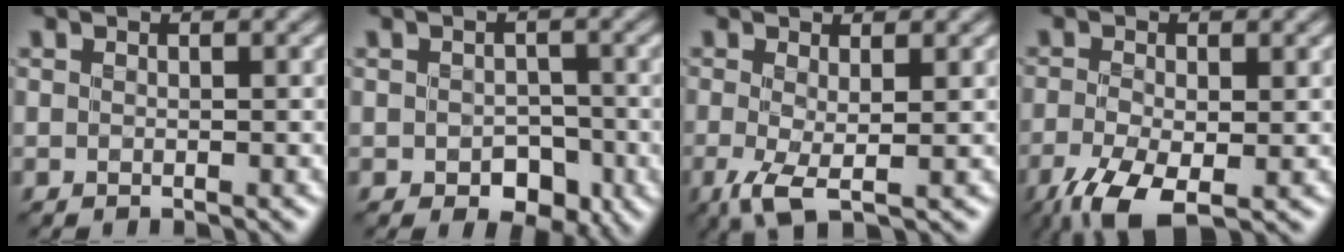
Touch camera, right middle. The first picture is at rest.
{"total": 3.5, "force": [-1.3, 2.3, 2.3], "torque": [-0.033, -0.011, -0.022]}
{"total": 3.0, "force": [-0.6, 0.7, 2.9], "torque": [-0.066, -0.009, -0.013]}
{"total": 5.6, "force": [-2.8, 2.3, 4.3], "torque": [-0.103, -0.015, -0.052]}